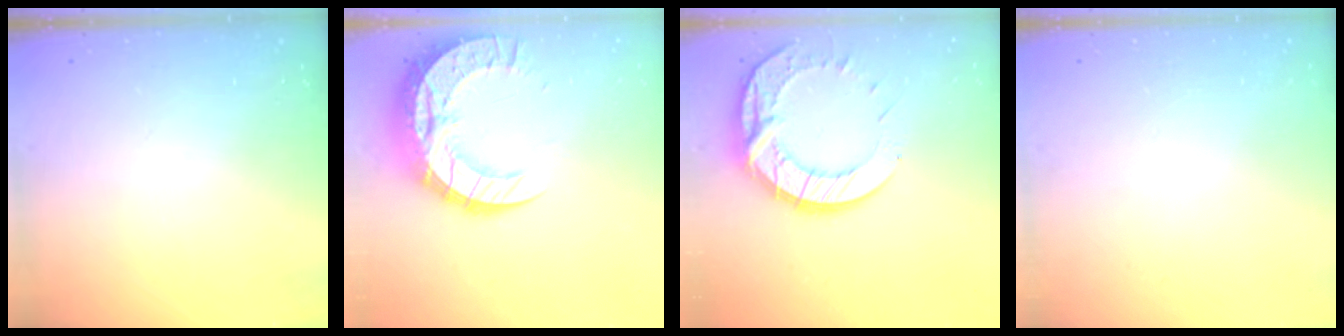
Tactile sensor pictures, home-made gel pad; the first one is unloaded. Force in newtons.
{"total": 17.5, "press": 17.4, "slide": 1.4}
{"total": 15.6, "press": 15.6, "slide": 1.2}
{"total": 0.0}